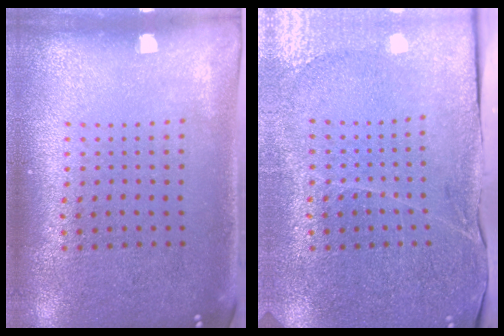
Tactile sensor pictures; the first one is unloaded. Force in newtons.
{"total": 3.4, "press": 3.4, "slide": 0.3}